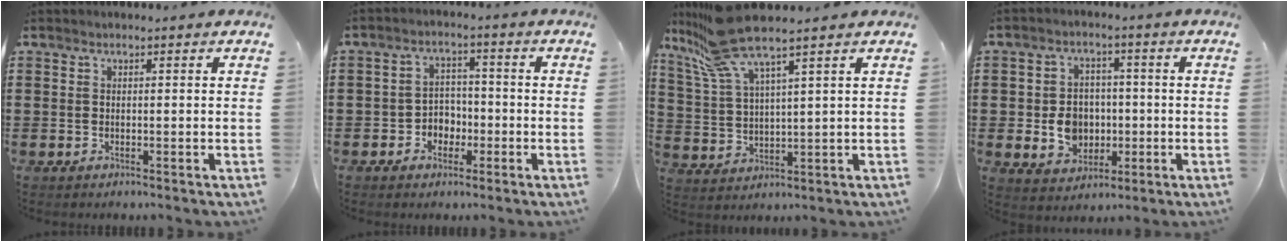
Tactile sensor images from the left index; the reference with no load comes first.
{"total": 3.7, "force": [-1.9, 2.9, 1.2], "torque": [-0.032, 0.009, -0.043]}
{"total": 9.9, "force": [7.8, 1.4, 5.9], "torque": [-0.155, -0.024, 0.138]}
{"total": 6.4, "force": [-0.6, 5.6, 3.2], "torque": [-0.058, 0.009, -0.011]}